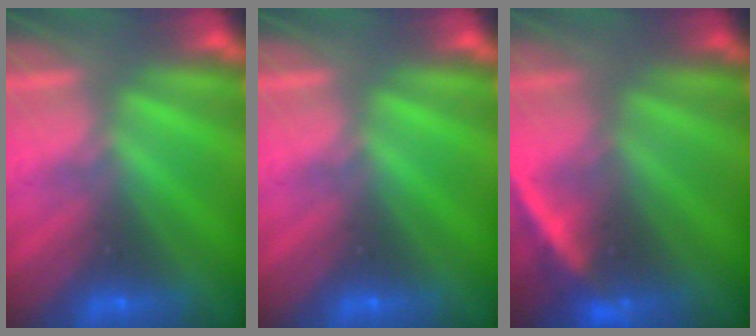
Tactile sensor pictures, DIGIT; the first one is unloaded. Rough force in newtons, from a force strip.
{"total": 0.0}
{"total": 2.2}